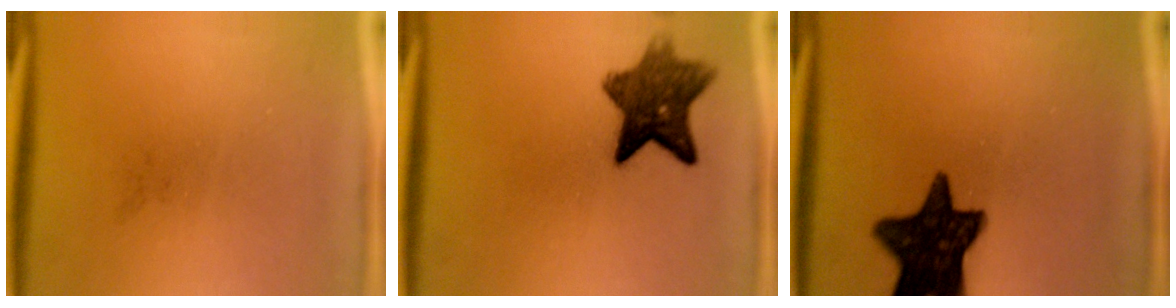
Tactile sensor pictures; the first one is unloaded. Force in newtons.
{"total": 8.9}
{"total": 14.4}